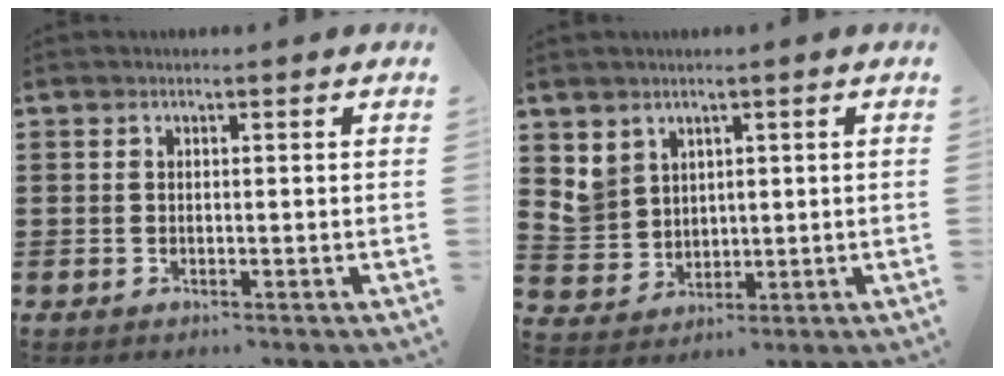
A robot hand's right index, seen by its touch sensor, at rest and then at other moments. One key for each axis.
{"total": 4.4, "fx": 2.3, "fy": 3.6, "fz": 0.8, "tx": -0.043, "ty": 0.002, "tz": 0.043}